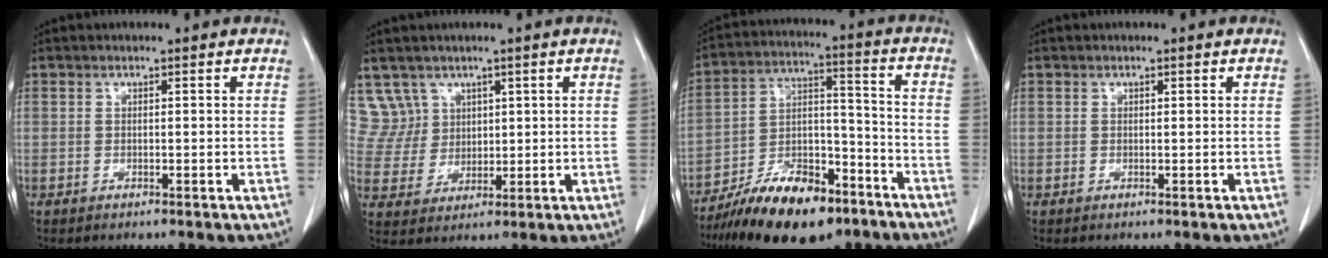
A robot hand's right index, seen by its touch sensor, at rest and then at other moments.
{"total": 6.2, "force": [3.7, 4.9, -0.6], "torque": [0.019, 0.013, 0.080]}
{"total": 17.3, "force": [-12.3, 6.1, 10.6], "torque": [-0.188, 0.013, -0.208]}
{"total": 0.0}